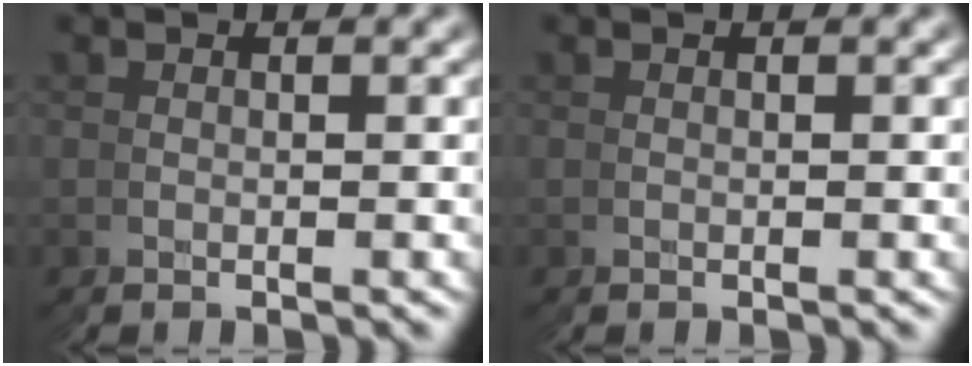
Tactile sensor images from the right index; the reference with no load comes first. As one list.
[{"total": 0.0}]